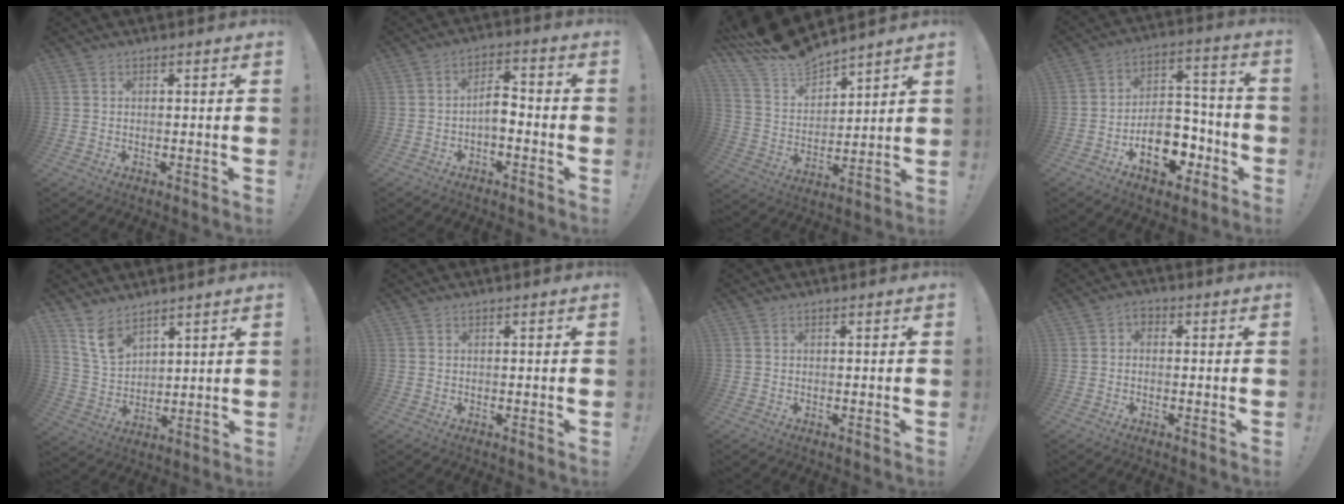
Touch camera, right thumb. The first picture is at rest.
{"total": 6.3, "force": [-2.0, 3.2, 5.0], "torque": [-0.089, 0.014, -0.037]}
{"total": 11.9, "force": [11.4, 2.8, 1.7], "torque": [-0.058, -0.104, 0.207]}
{"total": 15.1, "force": [-7.5, 9.7, 8.8], "torque": [-0.115, 0.064, -0.115]}
{"total": 10.0, "force": [7.4, 5.6, 3.7], "torque": [-0.082, -0.041, 0.150]}
{"total": 0.0}
{"total": 0.0}
{"total": 2.1, "force": [-0.9, 1.4, 1.2], "torque": [-0.025, 0.009, -0.016]}